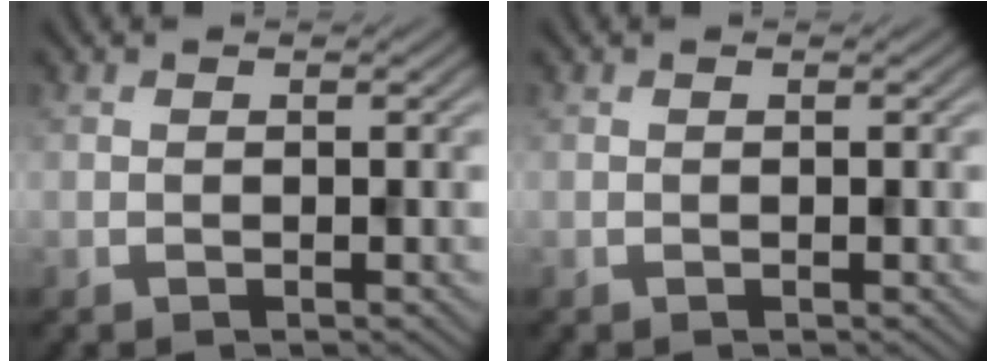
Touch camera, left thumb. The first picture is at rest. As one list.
[{"total": 0.0}]